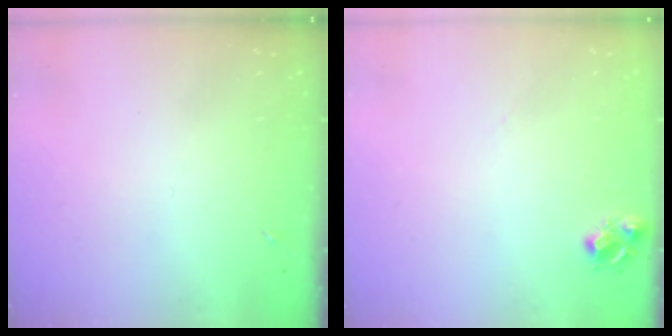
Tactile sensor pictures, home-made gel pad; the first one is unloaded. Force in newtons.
{"total": 7.3, "press": 7.2, "slide": 0.8}